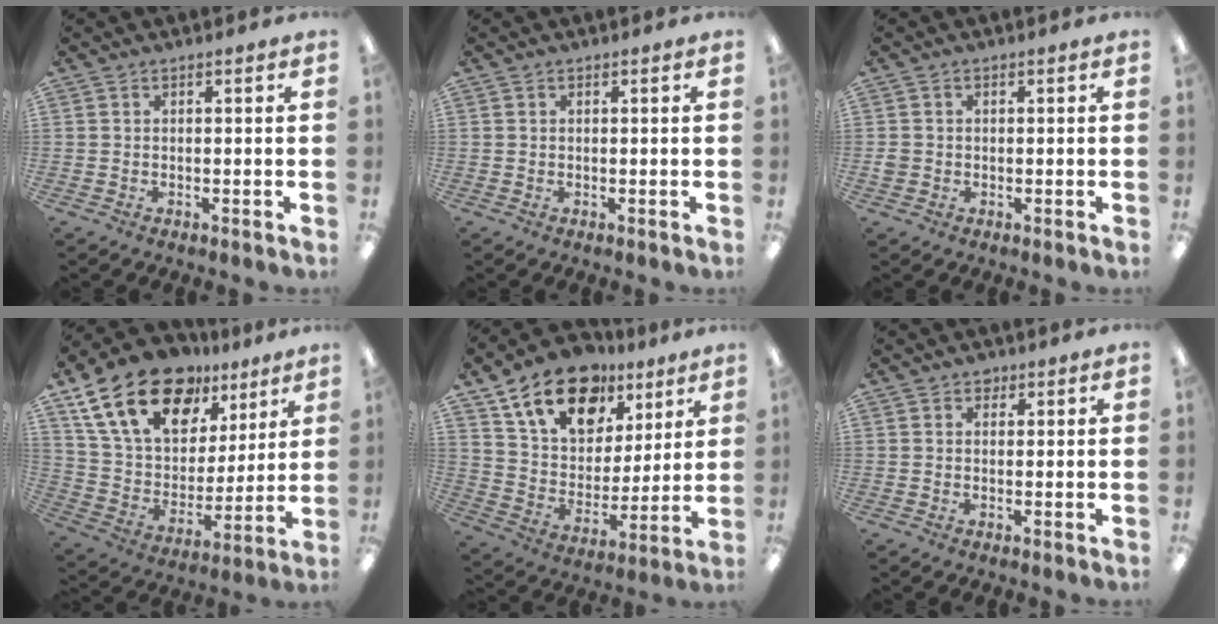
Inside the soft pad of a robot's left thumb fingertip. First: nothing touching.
{"total": 0.0}
{"total": 1.8, "force": [-0.3, 1.7, 0.5], "torque": [-0.008, 0.004, -0.007]}
{"total": 22.3, "force": [14.0, 13.0, 11.5], "torque": [-0.214, -0.069, 0.257]}
{"total": 18.9, "force": [11.8, 11.6, 9.1], "torque": [-0.154, -0.056, 0.214]}
{"total": 1.6, "force": [1.0, 1.1, 0.5], "torque": [-0.003, -0.001, 0.017]}